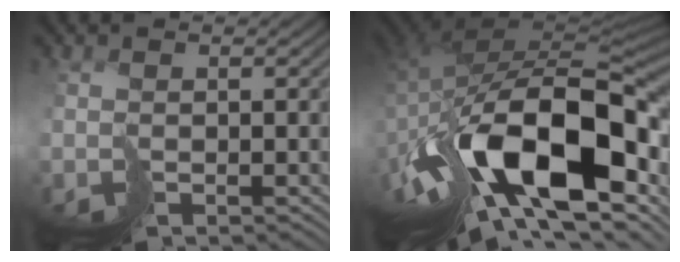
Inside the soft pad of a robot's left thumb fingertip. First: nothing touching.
{"total": 18.8, "force": [-5.4, 9.5, 15.3], "torque": [-0.311, -0.025, -0.062]}